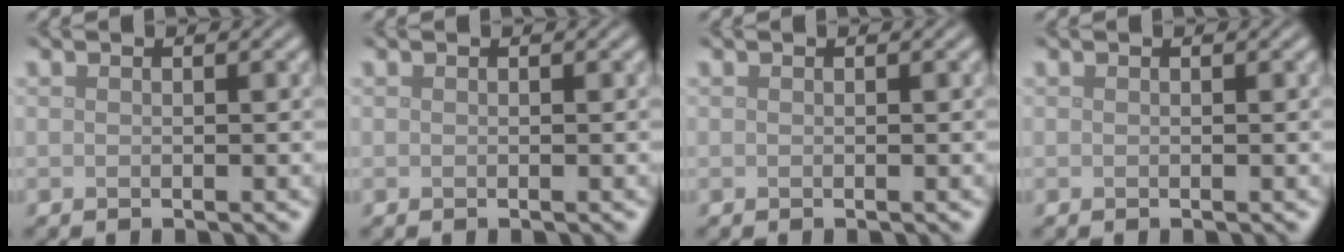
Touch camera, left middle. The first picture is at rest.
{"total": 0.0}
{"total": 0.0}
{"total": 0.0}